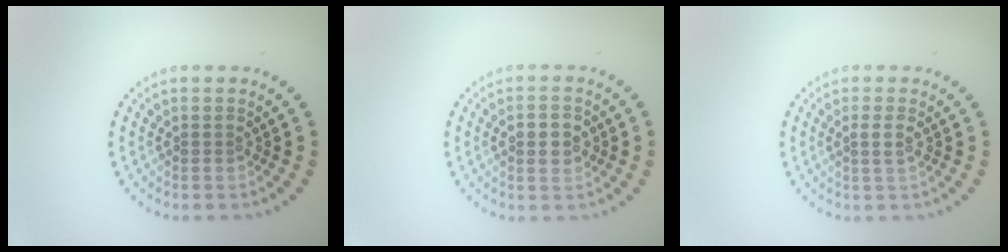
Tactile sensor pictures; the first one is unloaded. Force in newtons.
{"total": 2.2, "press": 2.2, "slide": 0.2}
{"total": 1.2, "press": 1.0, "slide": 0.7}